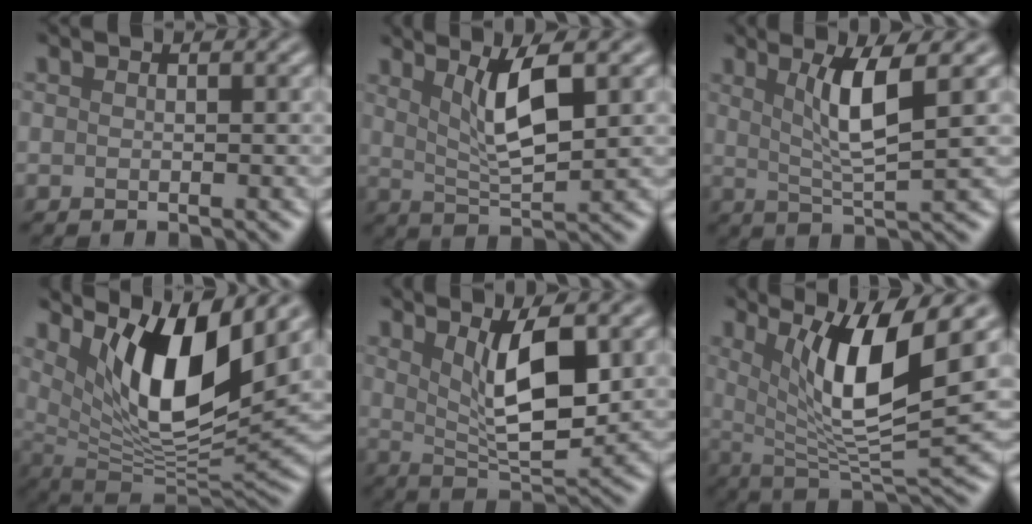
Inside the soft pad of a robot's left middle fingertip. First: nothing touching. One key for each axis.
{"total": 5.0, "fx": 2.0, "fy": 1.1, "fz": 4.4, "tx": -0.083, "ty": -0.005, "tz": 0.039}
{"total": 4.8, "fx": 1.6, "fy": 0.7, "fz": 4.4, "tx": -0.084, "ty": -0.003, "tz": 0.033}
{"total": 10.6, "fx": 4.6, "fy": 3.4, "fz": 9.0, "tx": -0.146, "ty": -0.021, "tz": 0.093}
{"total": 6.7, "fx": 2.1, "fy": 2.1, "fz": 6.0, "tx": -0.103, "ty": -0.010, "tz": 0.043}
{"total": 8.8, "fx": 2.9, "fy": 2.1, "fz": 8.0, "tx": -0.130, "ty": -0.016, "tz": 0.055}